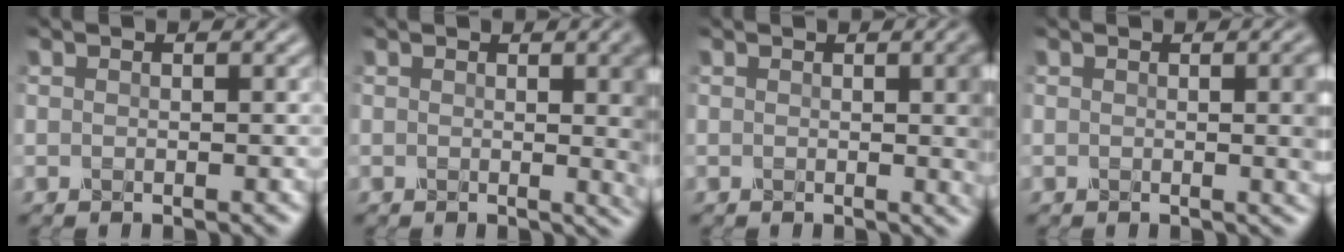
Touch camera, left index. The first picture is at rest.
{"total": 5.8, "force": [0.6, 1.9, 5.4], "torque": [-0.038, 0.000, 0.010]}
{"total": 4.4, "force": [0.4, 1.3, 4.2], "torque": [-0.035, 0.004, 0.004]}
{"total": 3.5, "force": [0.2, 1.0, 3.4], "torque": [-0.030, 0.005, -0.002]}